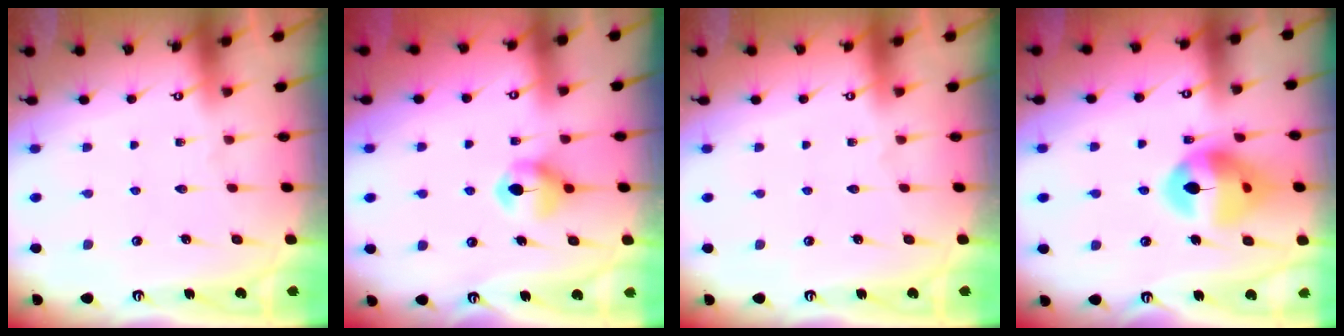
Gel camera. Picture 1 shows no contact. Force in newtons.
{"total": 6.5, "press": 6.5, "slide": 0.5}
{"total": 0.0}
{"total": 14.3, "press": 14.2, "slide": 1.6}